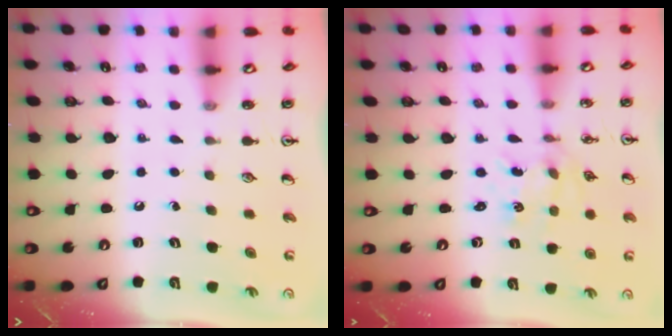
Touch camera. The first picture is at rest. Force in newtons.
{"total": 0.9, "press": 0.8, "slide": 0.2}